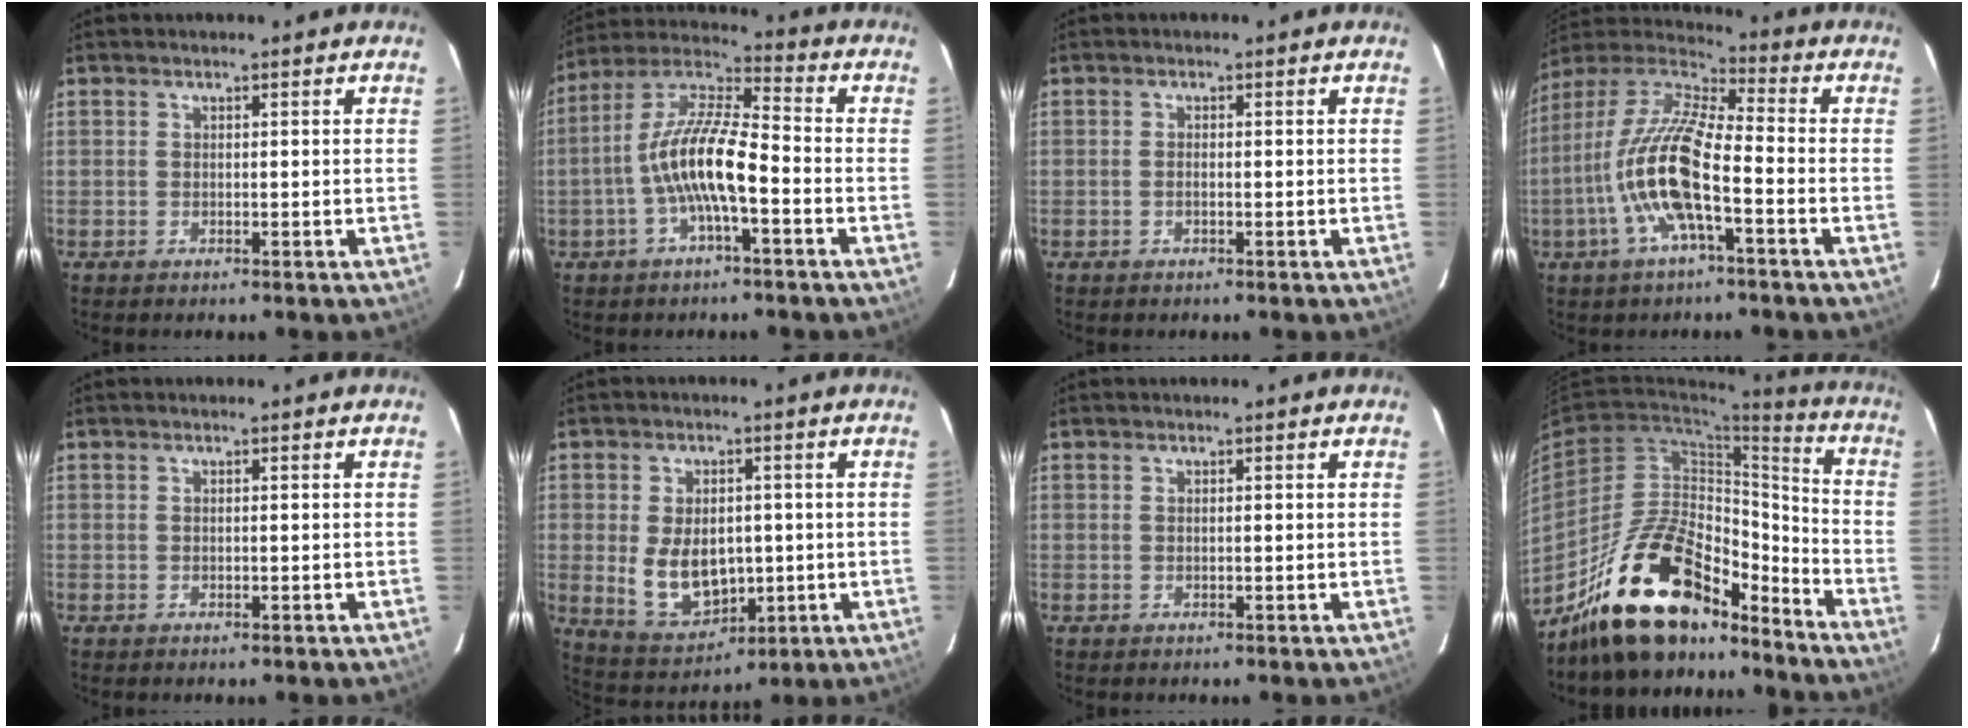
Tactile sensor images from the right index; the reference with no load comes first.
{"total": 12.0, "force": [-3.4, 2.7, 11.2], "torque": [-0.226, 0.012, -0.069]}
{"total": 0.8, "force": [-0.2, 0.2, 0.7], "torque": [-0.016, 0.001, -0.006]}
{"total": 15.7, "force": [-5.0, 3.8, 14.3], "torque": [-0.283, -0.004, -0.105]}
{"total": 0.0}
{"total": 10.6, "force": [-0.8, 7.2, 7.8], "torque": [-0.163, -0.011, 0.010]}
{"total": 0.0}
{"total": 21.3, "force": [-16.5, 8.1, 10.8], "torque": [-0.201, 0.024, -0.269]}